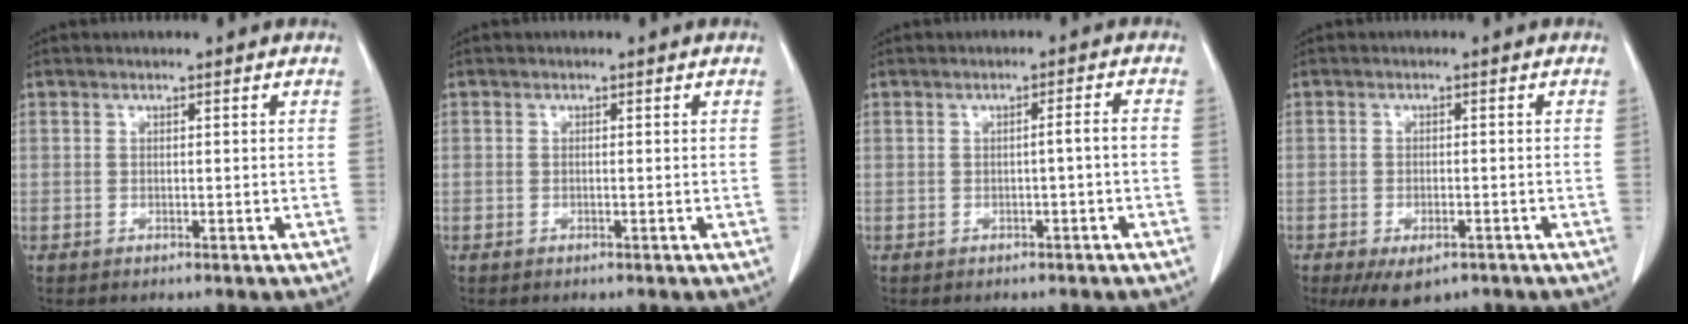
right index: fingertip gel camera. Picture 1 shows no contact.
{"total": 0.0}
{"total": 1.7, "force": [-0.6, -0.2, 1.6], "torque": [-0.023, 0.002, -0.010]}
{"total": 6.0, "force": [-3.8, 2.8, 3.6], "torque": [-0.055, -0.007, -0.053]}